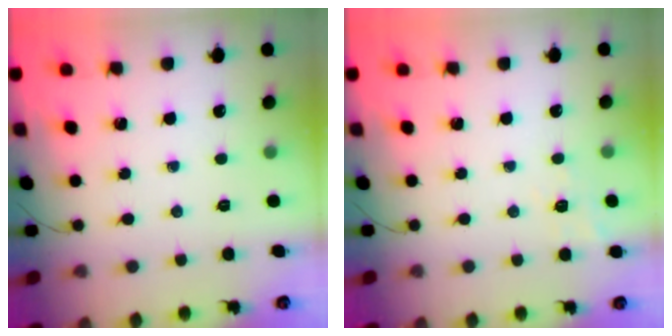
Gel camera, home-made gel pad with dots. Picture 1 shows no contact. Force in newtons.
{"total": 8.6, "press": 8.3, "slide": 2.3}